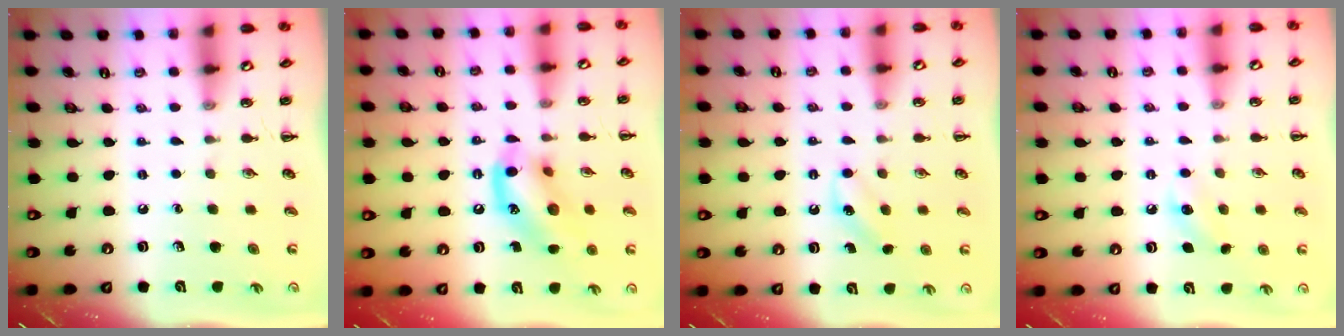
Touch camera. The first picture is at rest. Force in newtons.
{"total": 13.7, "press": 13.5, "slide": 2.7}
{"total": 5.5, "press": 5.3, "slide": 1.4}
{"total": 7.4, "press": 7.1, "slide": 1.7}